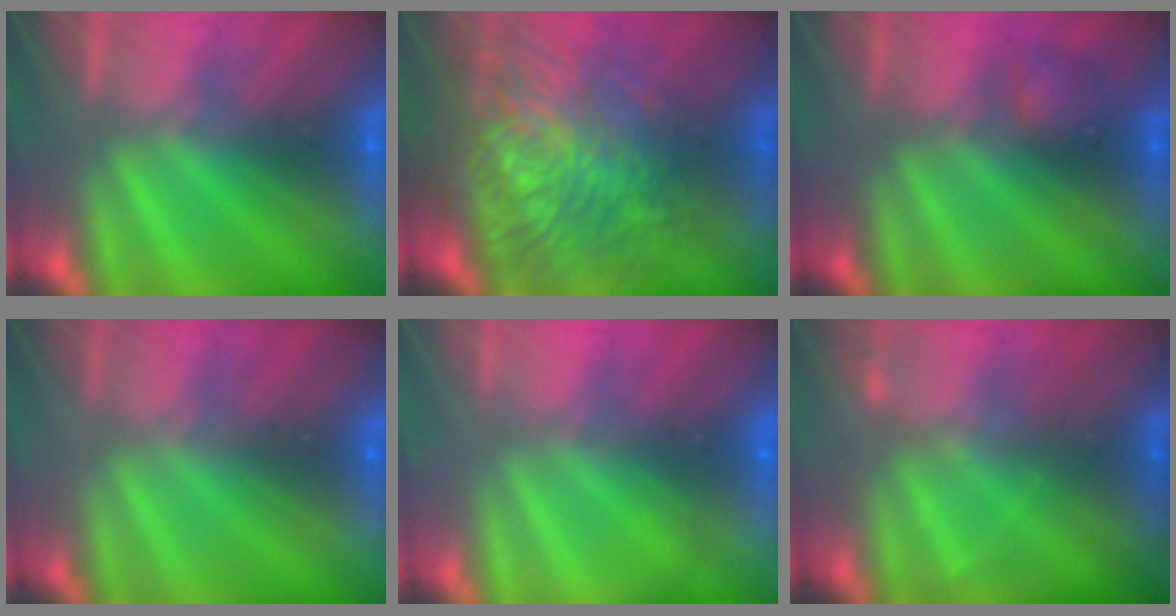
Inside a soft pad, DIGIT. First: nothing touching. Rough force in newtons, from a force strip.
{"total": 7.5}
{"total": 1.9}
{"total": 4.7}
{"total": 2.0}
{"total": 2.3}